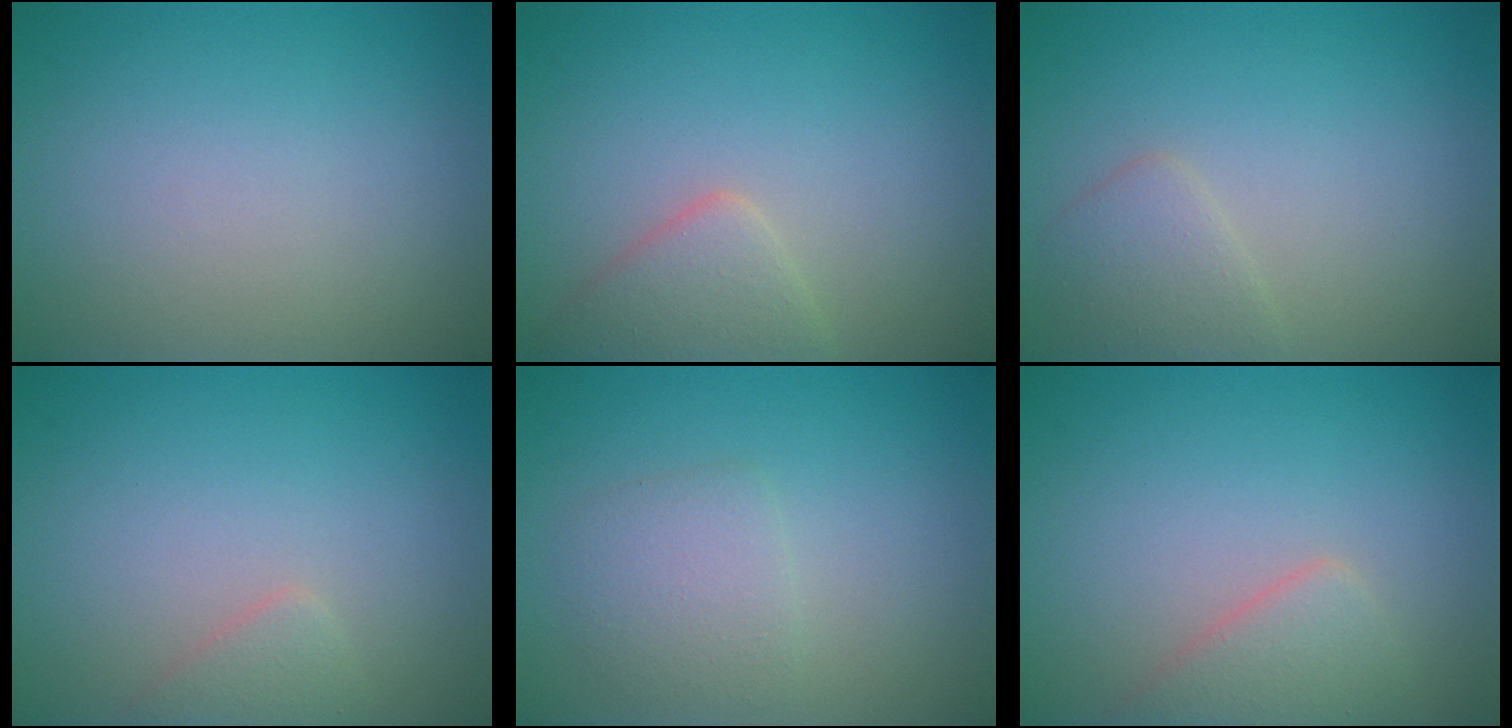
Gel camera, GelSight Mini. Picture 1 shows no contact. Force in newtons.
{"total": 2.8, "press": 2.8, "slide": 0.2}
{"total": 2.0, "press": 2.0, "slide": 0.0}
{"total": 1.3, "press": 1.3, "slide": 0.1}
{"total": 2.3, "press": 2.3, "slide": 0.0}
{"total": 2.6, "press": 2.6, "slide": 0.0}